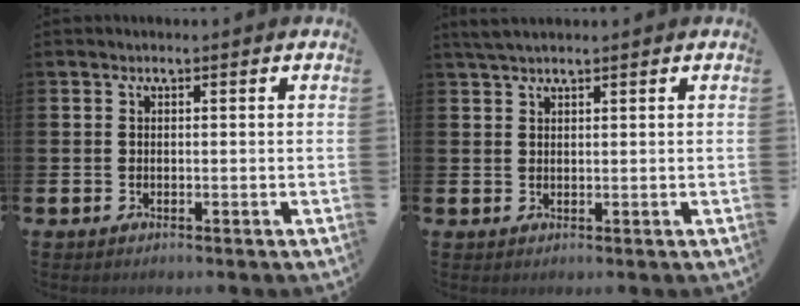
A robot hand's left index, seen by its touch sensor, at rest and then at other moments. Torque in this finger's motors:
{"motor_torque": [0.11, 0.04, 0.33, 0.07]}